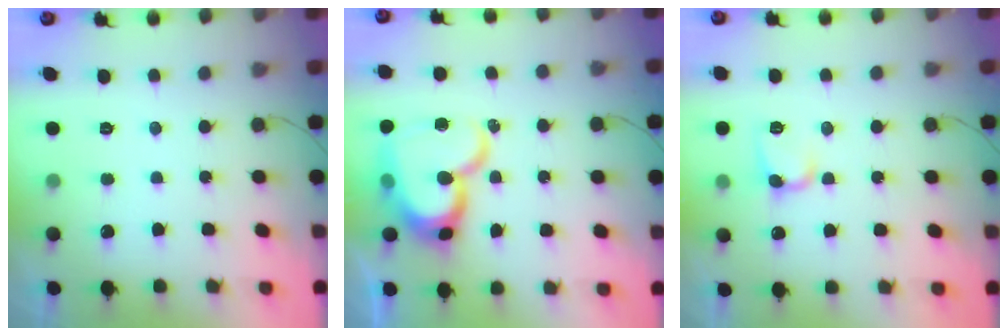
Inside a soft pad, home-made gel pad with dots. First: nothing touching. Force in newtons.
{"total": 17.9, "press": 17.8, "slide": 1.3}
{"total": 6.2, "press": 6.2, "slide": 0.9}